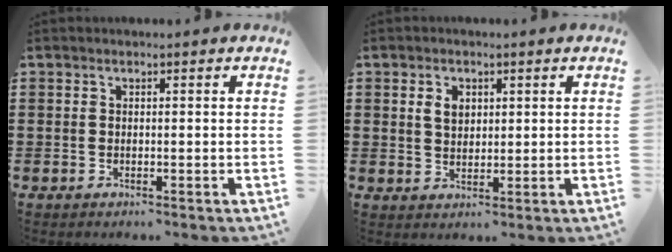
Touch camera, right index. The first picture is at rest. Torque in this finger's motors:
{"motor_torque": [0.59, -0.12, 0.08, 0.02]}